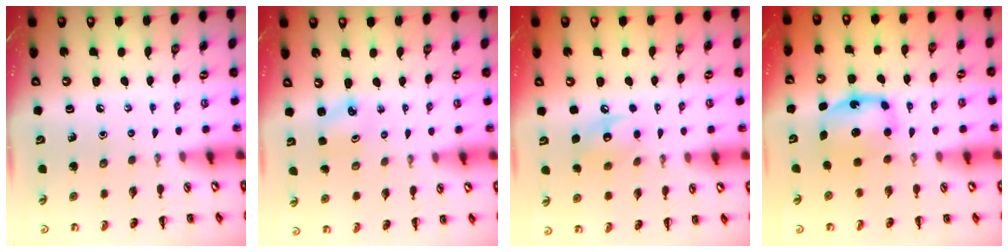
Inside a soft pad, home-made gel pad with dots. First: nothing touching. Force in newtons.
{"total": 1.8, "press": 1.7, "slide": 0.5}
{"total": 7.9, "press": 7.9, "slide": 0.5}
{"total": 6.3, "press": 6.2, "slide": 1.0}